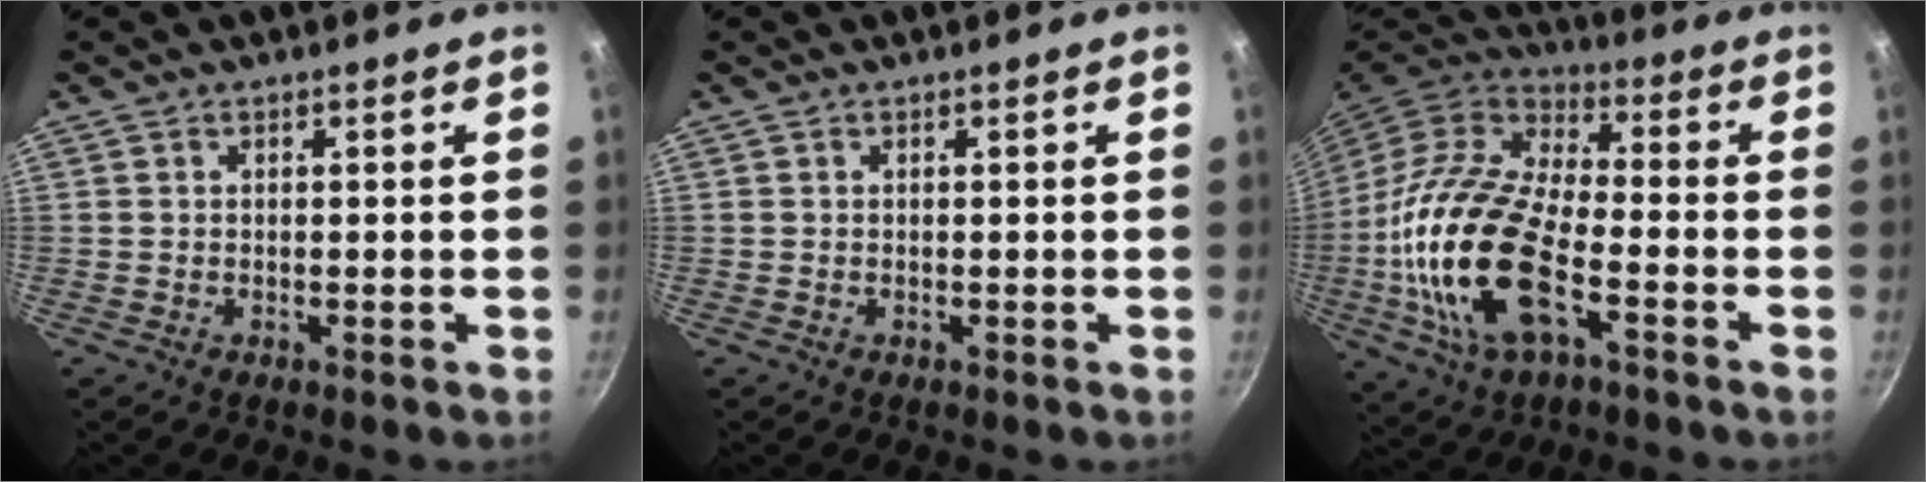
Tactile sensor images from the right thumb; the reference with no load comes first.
{"total": 0.0}
{"total": 22.4, "force": [-5.8, 10.4, 19.0], "torque": [-0.374, 0.020, -0.119]}